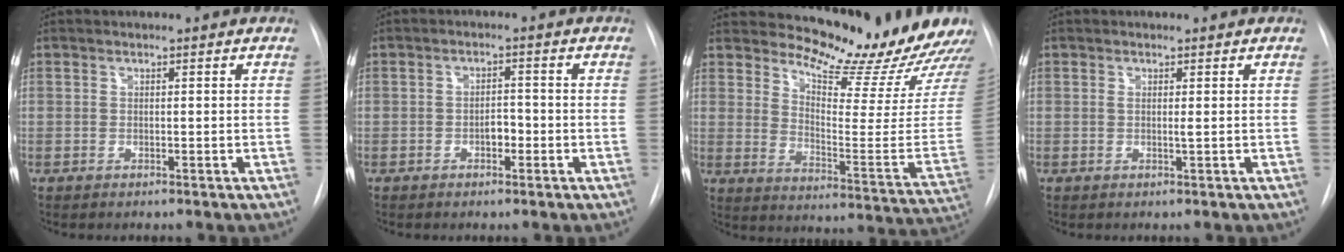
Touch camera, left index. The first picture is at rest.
{"total": 2.3, "force": [-1.0, 1.2, 1.7], "torque": [-0.021, 0.008, -0.013]}
{"total": 20.2, "force": [18.3, 4.0, 7.7], "torque": [-0.107, -0.094, 0.233]}
{"total": 0.7, "force": [0.1, -0.1, 0.7], "torque": [-0.016, 0.000, 0.004]}